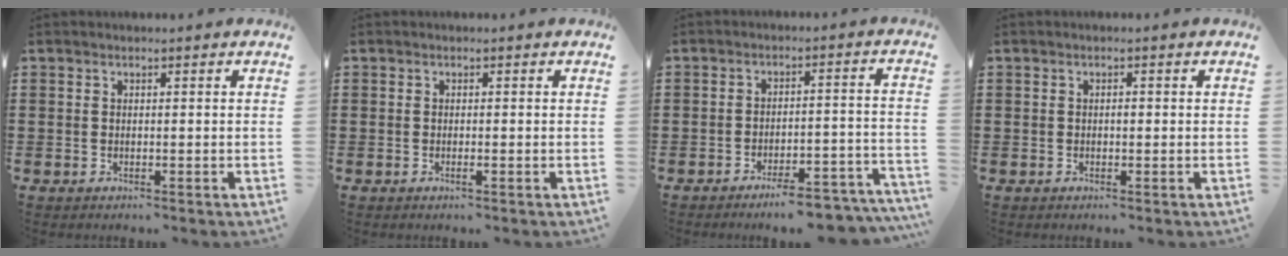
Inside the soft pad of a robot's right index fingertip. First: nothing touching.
{"total": 0.6, "force": [-0.2, 0.0, 0.5], "torque": [-0.009, -0.002, -0.004]}
{"total": 5.5, "force": [-5.1, 0.4, 1.9], "torque": [-0.029, -0.001, -0.096]}
{"total": 0.6, "force": [-0.1, 0.2, 0.6], "torque": [-0.012, -0.002, -0.001]}